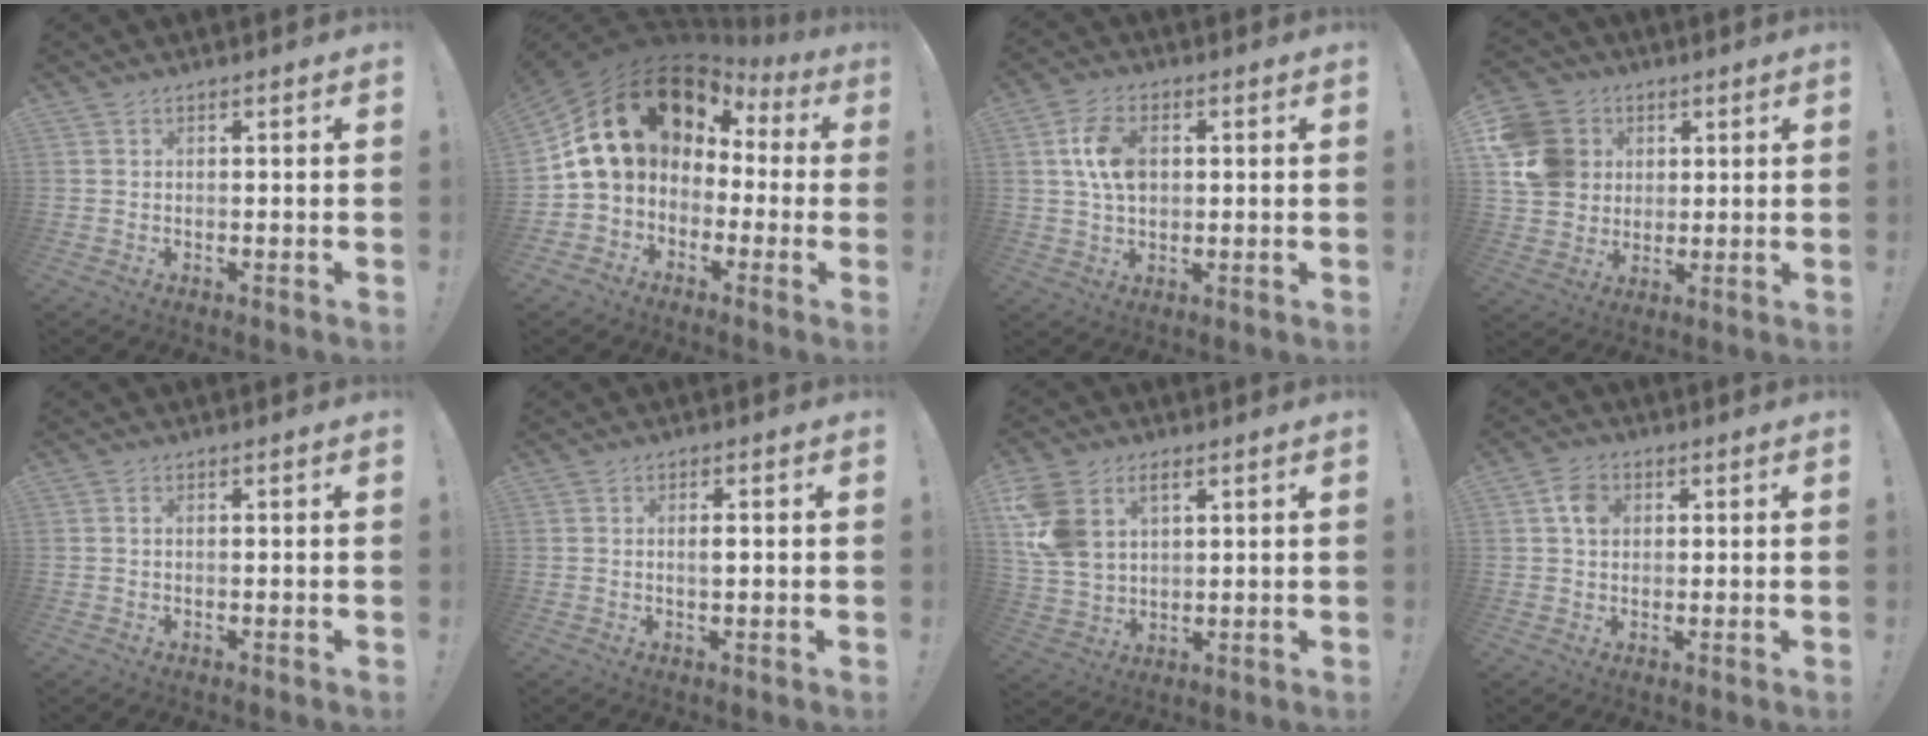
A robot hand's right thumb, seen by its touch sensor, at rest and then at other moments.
{"total": 18.2, "force": [6.1, 13.0, 11.2], "torque": [-0.204, -0.021, 0.130]}
{"total": 8.1, "force": [1.8, 4.6, 6.3], "torque": [-0.121, 0.000, 0.031]}
{"total": 14.6, "force": [3.4, 12.9, 5.9], "torque": [-0.095, -0.001, 0.077]}
{"total": 0.5, "force": [0.1, 0.2, 0.5], "torque": [-0.012, 0.003, 0.001]}
{"total": 1.6, "force": [0.2, 0.3, 1.6], "torque": [-0.023, -0.001, 0.000]}
{"total": 11.3, "force": [5.1, 7.9, 6.4], "torque": [-0.136, -0.016, 0.101]}
{"total": 5.7, "force": [1.6, 4.4, 3.2], "torque": [-0.046, 0.003, 0.030]}